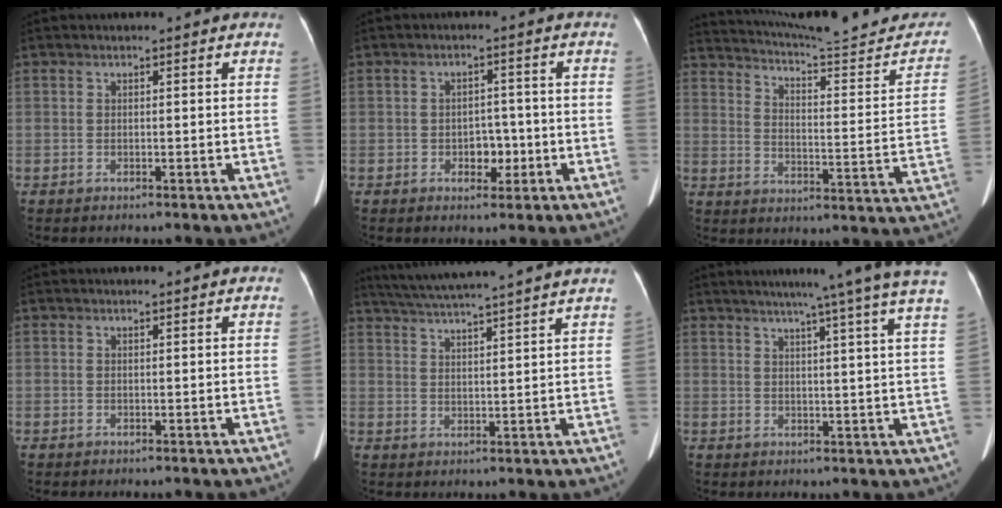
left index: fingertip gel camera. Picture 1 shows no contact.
{"total": 3.4, "force": [-1.0, 2.3, 2.3], "torque": [-0.029, 0.007, -0.010]}
{"total": 23.1, "force": [21.5, 1.9, 8.2], "torque": [-0.116, -0.057, 0.280]}
{"total": 1.0, "force": [0.9, 0.0, 0.4], "torque": [-0.008, 0.010, 0.014]}
{"total": 15.7, "force": [13.9, -1.4, 7.2], "torque": [-0.132, 0.008, 0.193]}
{"total": 17.6, "force": [14.8, -1.8, 9.4], "torque": [-0.138, -0.027, 0.173]}